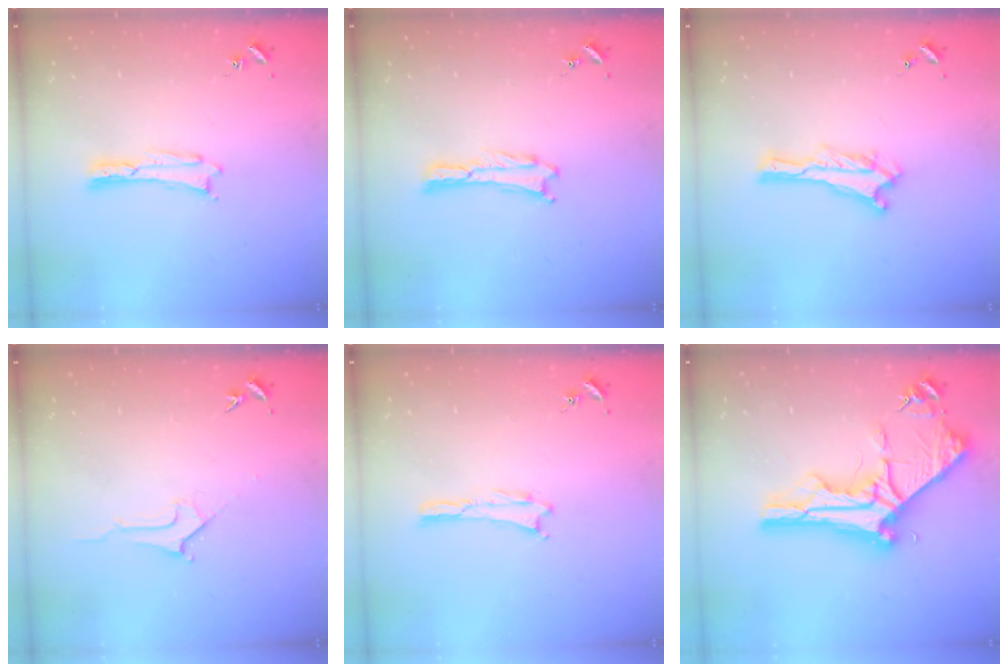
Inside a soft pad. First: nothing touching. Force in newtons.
{"total": 0.0}
{"total": 0.0}
{"total": 2.8, "press": 2.8, "slide": 0.4}
{"total": 0.0}
{"total": 10.3, "press": 10.2, "slide": 1.2}